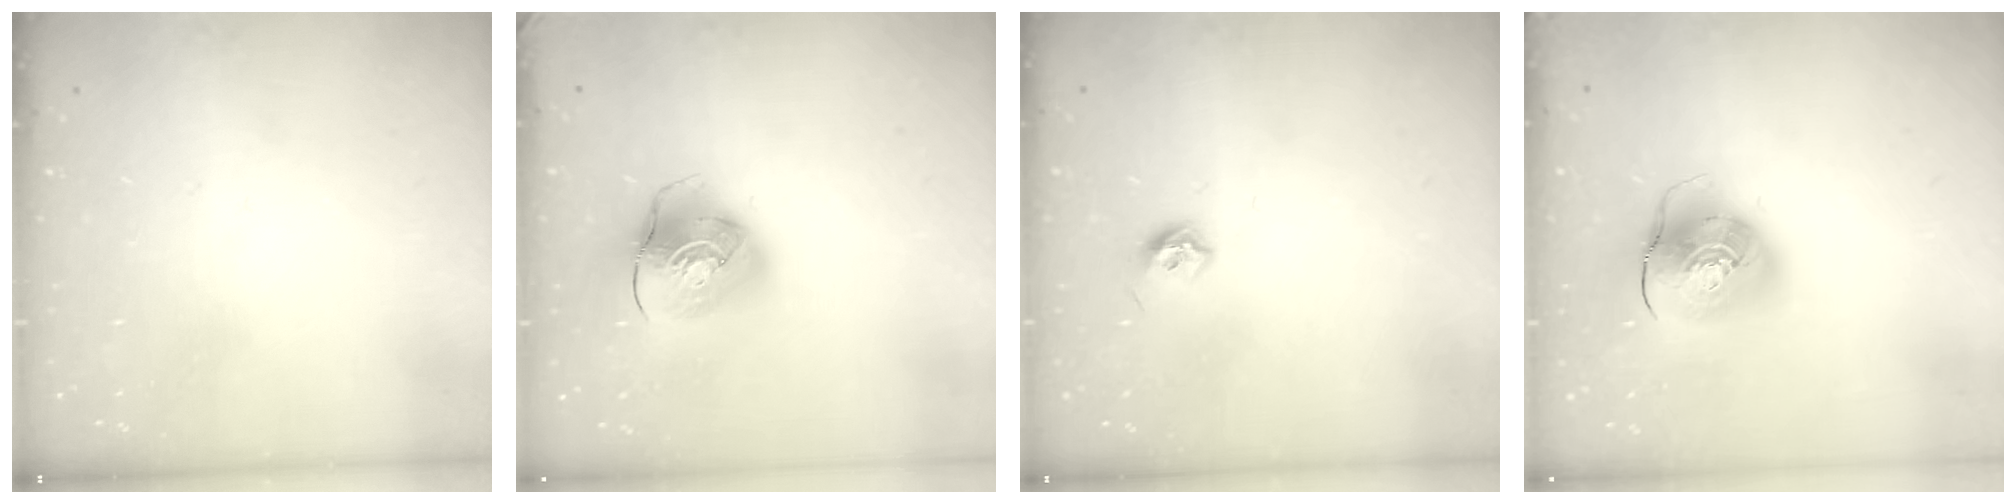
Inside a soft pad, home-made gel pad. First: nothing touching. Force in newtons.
{"total": 12.6, "press": 12.5, "slide": 1.6}
{"total": 6.0, "press": 5.9, "slide": 1.0}
{"total": 11.8, "press": 11.7, "slide": 1.9}